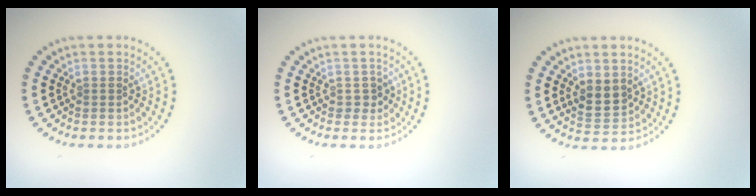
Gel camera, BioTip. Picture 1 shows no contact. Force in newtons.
{"total": 1.1, "press": 1.0, "slide": 0.4}
{"total": 2.6, "press": 2.5, "slide": 0.7}